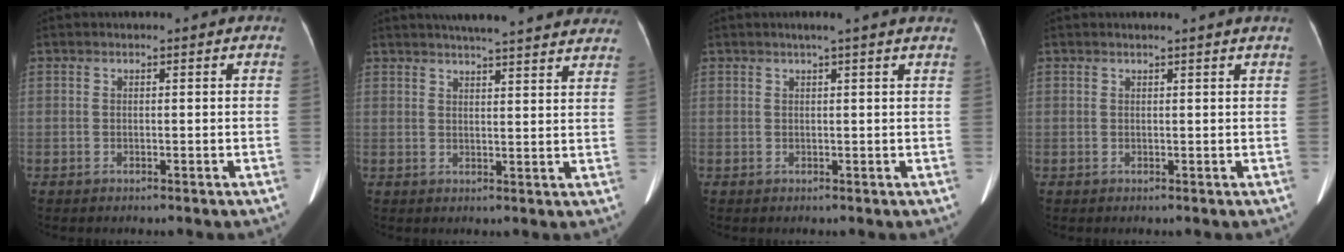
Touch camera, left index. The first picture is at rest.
{"total": 21.5, "force": [19.3, 2.2, 9.1], "torque": [-0.128, 0.004, 0.231]}
{"total": 4.1, "force": [3.2, -0.7, 2.4], "torque": [-0.032, 0.015, 0.036]}
{"total": 1.8, "force": [1.4, -0.6, 0.8], "torque": [-0.021, -0.001, 0.024]}